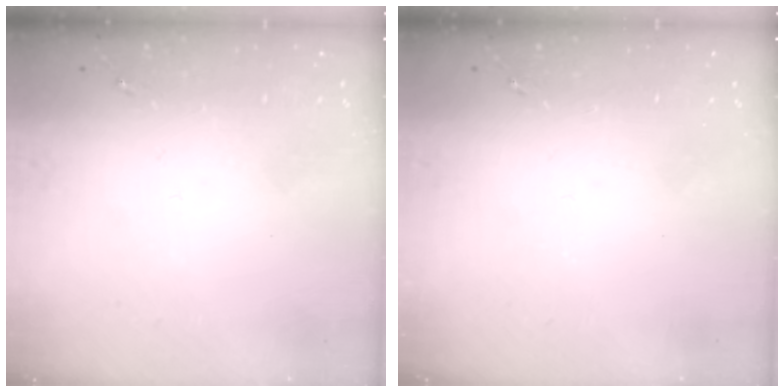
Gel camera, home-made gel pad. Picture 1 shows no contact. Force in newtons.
{"total": 0.0}